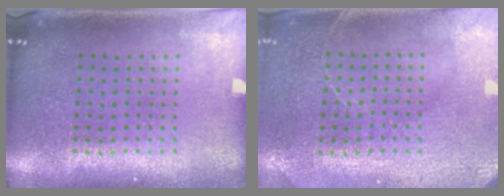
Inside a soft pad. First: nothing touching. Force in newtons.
{"total": 2.9, "press": 2.8, "slide": 0.7}